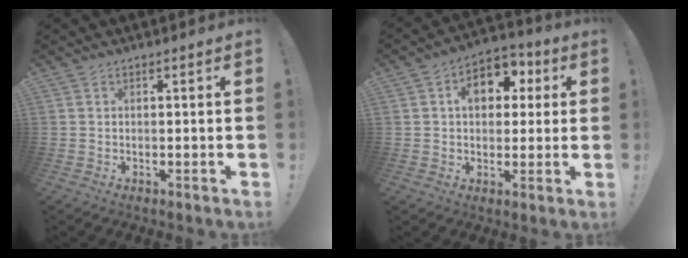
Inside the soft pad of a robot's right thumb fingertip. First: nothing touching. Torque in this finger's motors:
{"motor_torque": [0.86, 1.89, 0.53, 0.03, 0.07]}